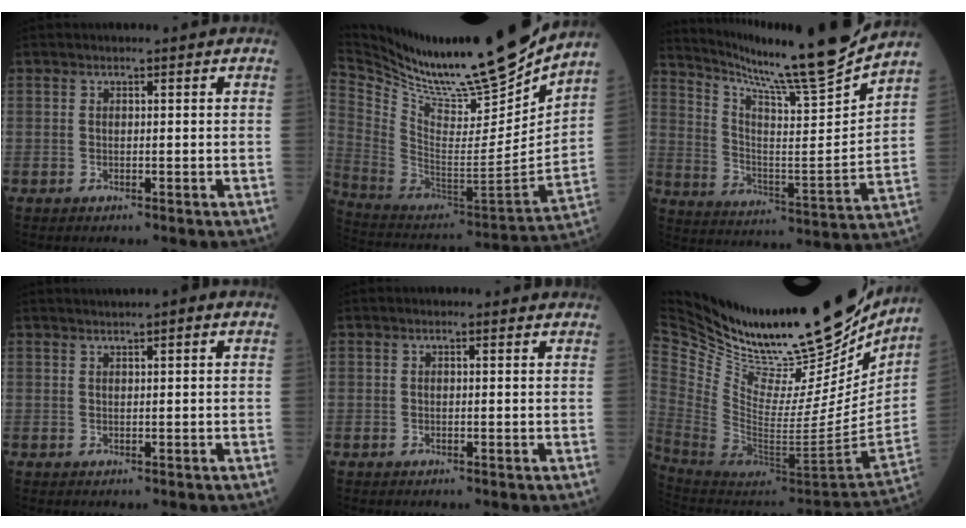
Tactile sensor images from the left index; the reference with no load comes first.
{"total": 23.7, "force": [21.1, 0.9, 10.6], "torque": [-0.203, -0.065, 0.355]}
{"total": 18.7, "force": [16.9, -1.9, 7.9], "torque": [-0.144, -0.056, 0.262]}
{"total": 3.3, "force": [2.4, 0.1, 2.3], "torque": [-0.041, 0.025, 0.041]}
{"total": 1.5, "force": [1.3, 0.5, 0.6], "torque": [-0.015, 0.009, 0.012]}
{"total": 35.7, "force": [29.0, 10.9, 17.8], "torque": [-0.339, -0.074, 0.451]}